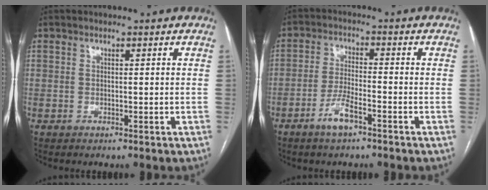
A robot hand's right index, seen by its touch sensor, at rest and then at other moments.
{"total": 4.9, "force": [-3.1, 0.9, 3.7], "torque": [-0.078, -0.001, -0.057]}